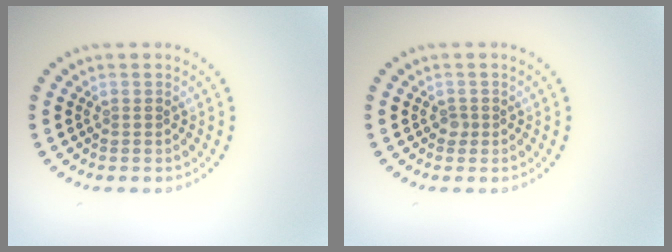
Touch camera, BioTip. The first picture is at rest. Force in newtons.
{"total": 0.8, "press": 0.5, "slide": 0.6}